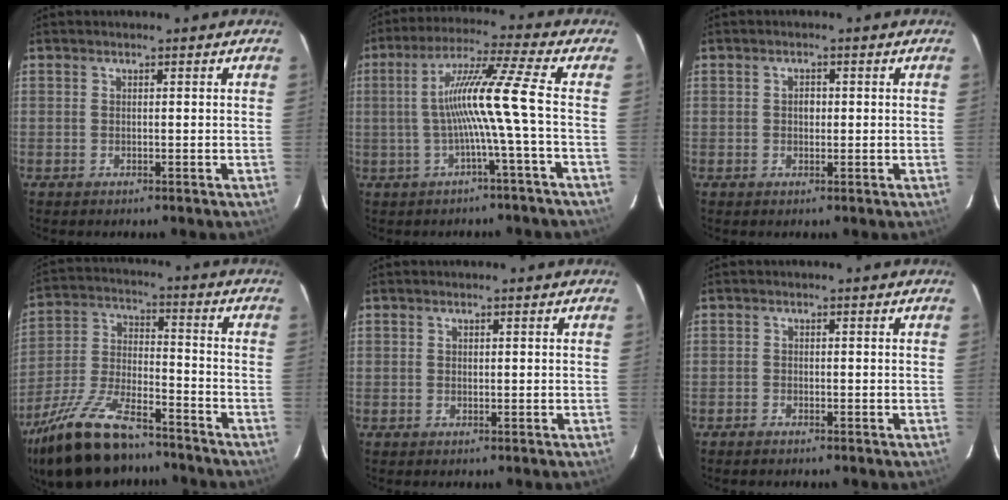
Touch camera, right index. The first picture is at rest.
{"total": 10.4, "force": [-1.9, -2.5, 9.9], "torque": [-0.181, 0.005, -0.027]}
{"total": 1.5, "force": [0.0, 1.2, 0.8], "torque": [-0.014, 0.006, -0.001]}
{"total": 21.0, "force": [-16.1, 7.0, 11.4], "torque": [-0.239, -0.020, -0.280]}
{"total": 0.0}
{"total": 1.1, "force": [-1.0, 0.3, 0.3], "torque": [-0.015, 0.001, -0.022]}